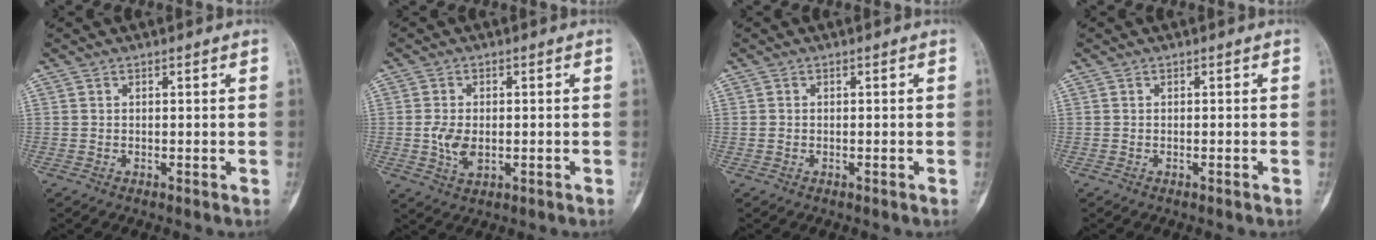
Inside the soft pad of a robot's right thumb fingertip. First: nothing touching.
{"total": 5.0, "force": [-0.7, 2.9, 4.0], "torque": [-0.077, -0.001, -0.011]}
{"total": 0.5, "force": [-0.2, 0.4, 0.3], "torque": [-0.006, 0.007, -0.003]}
{"total": 0.0}